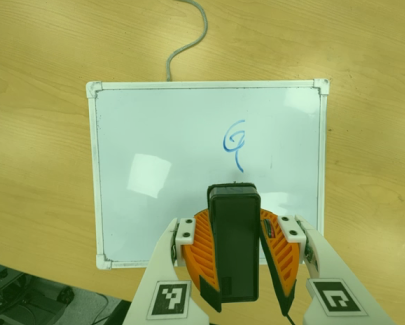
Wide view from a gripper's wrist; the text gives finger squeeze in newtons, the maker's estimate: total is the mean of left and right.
{"total": 10.0, "left": 9.4, "right": 10.6}